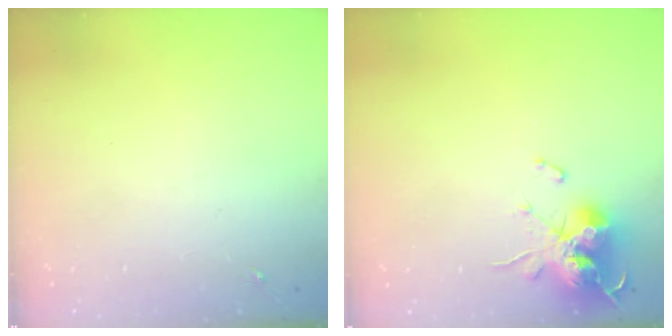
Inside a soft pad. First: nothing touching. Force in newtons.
{"total": 15.7, "press": 15.7, "slide": 0.1}